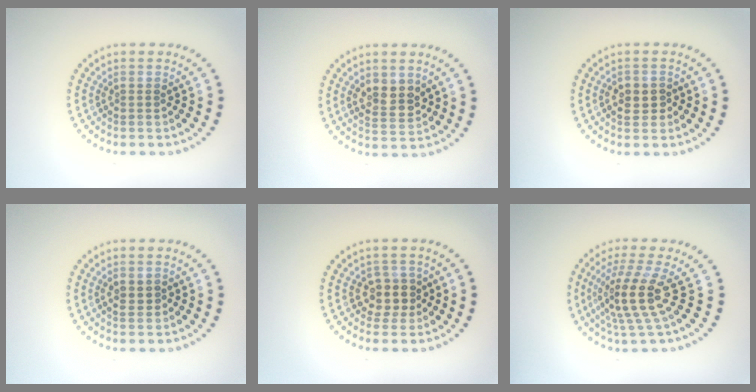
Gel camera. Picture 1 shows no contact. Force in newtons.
{"total": 2.6, "press": 2.5, "slide": 0.7}
{"total": 2.1, "press": 2.1, "slide": 0.4}
{"total": 1.2, "press": 1.2, "slide": 0.1}
{"total": 2.5, "press": 2.2, "slide": 1.2}
{"total": 4.6, "press": 3.5, "slide": 3.1}